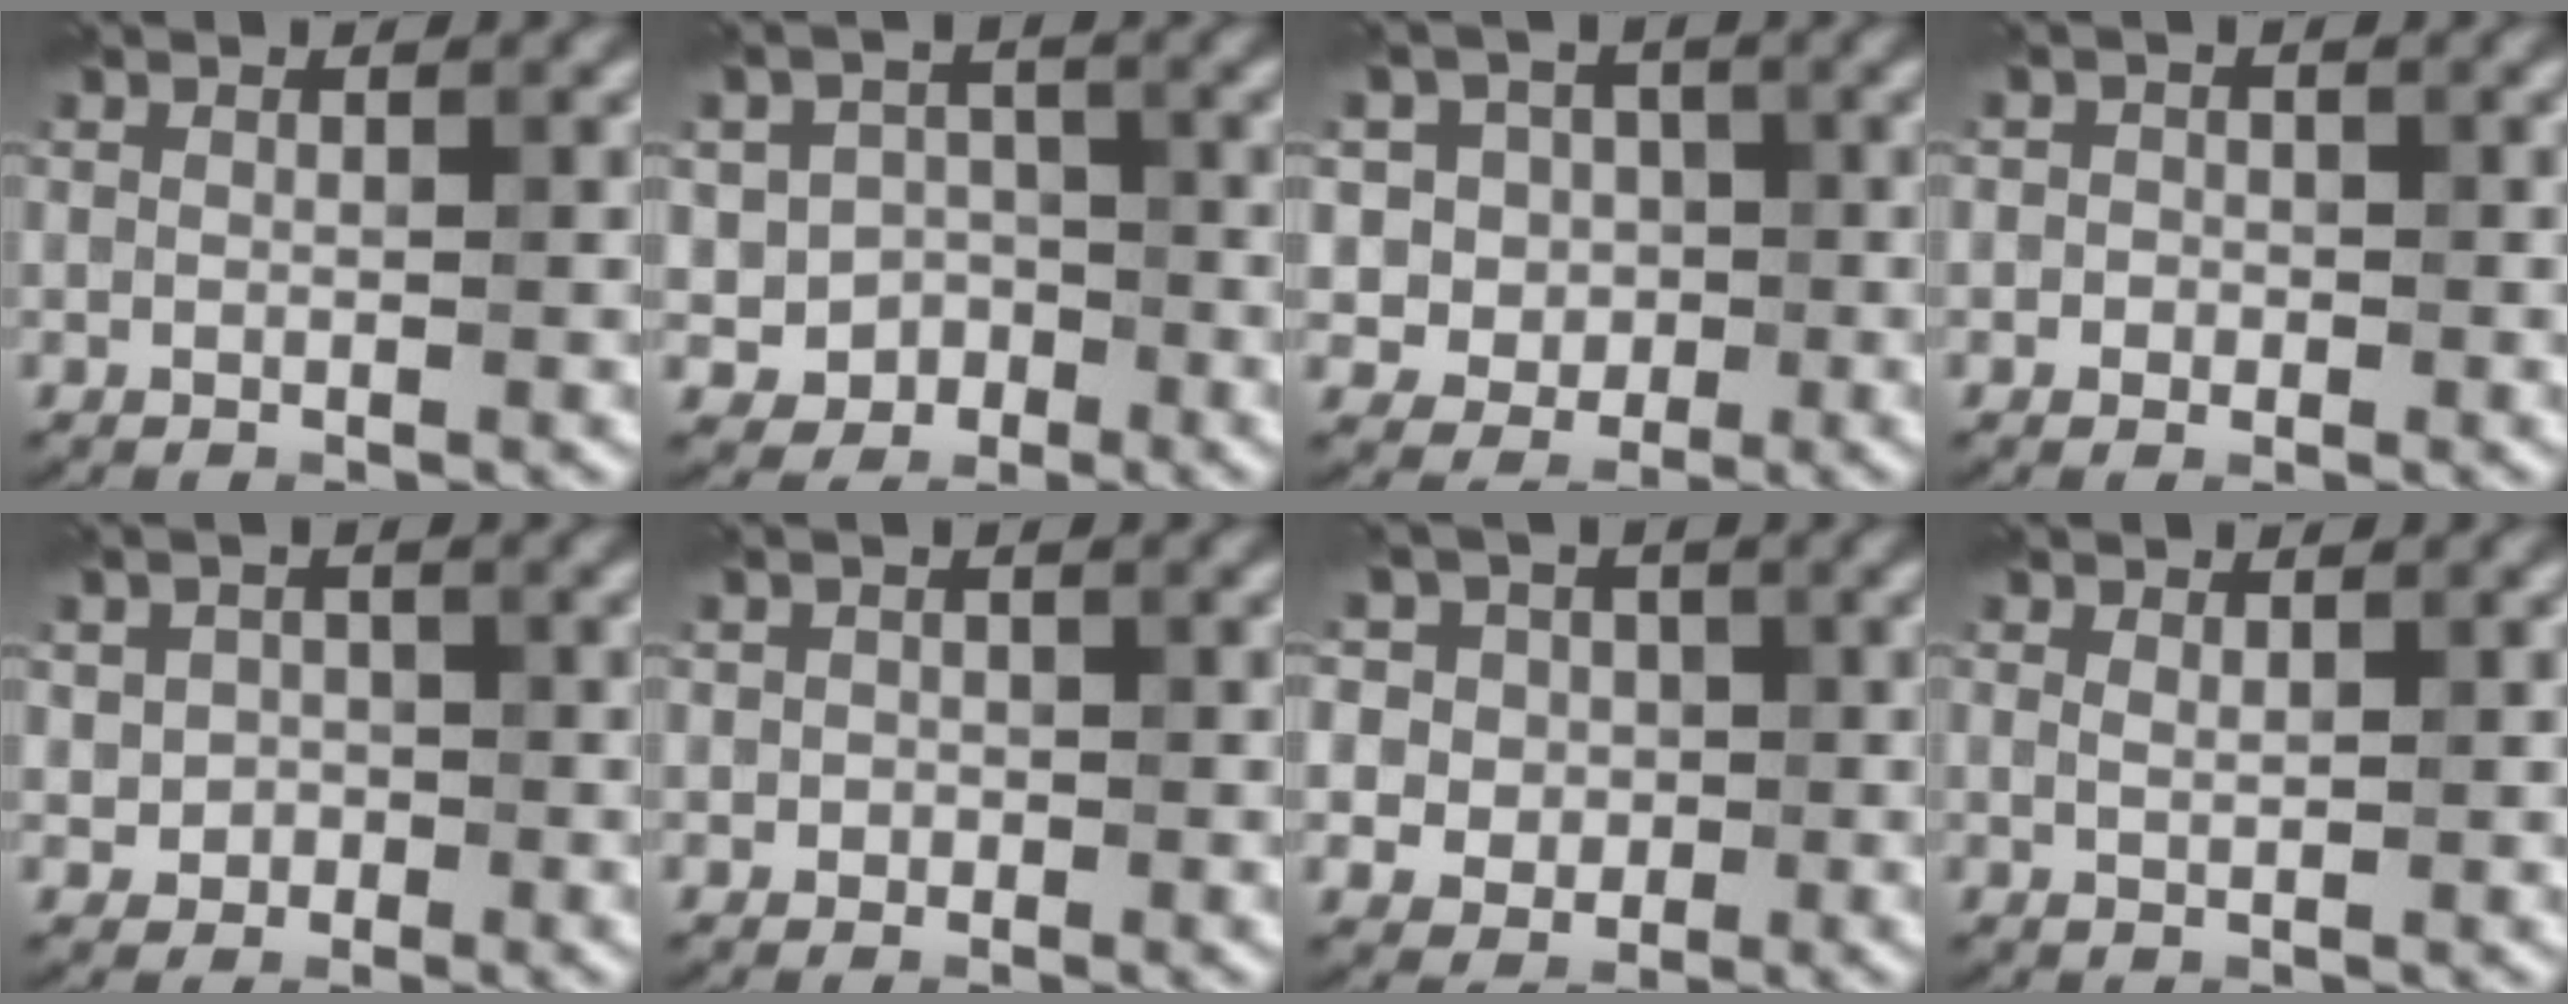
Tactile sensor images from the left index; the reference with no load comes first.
{"total": 4.0, "force": [-1.5, 3.5, 1.1], "torque": [0.007, 0.004, -0.032]}
{"total": 5.5, "force": [0.7, 5.2, 1.6], "torque": [-0.016, 0.016, -0.001]}
{"total": 1.4, "force": [-0.1, 1.3, 0.4], "torque": [0.009, 0.000, -0.014]}
{"total": 2.3, "force": [-0.3, 2.1, 0.8], "torque": [-0.004, -0.002, -0.008]}
{"total": 1.1, "force": [-0.1, 1.1, 0.2], "torque": [0.004, -0.002, -0.005]}
{"total": 8.7, "force": [3.1, 7.3, 3.5], "torque": [-0.071, 0.026, 0.020]}
{"total": 0.8, "force": [0.5, 0.3, 0.5], "torque": [-0.011, -0.002, 0.009]}